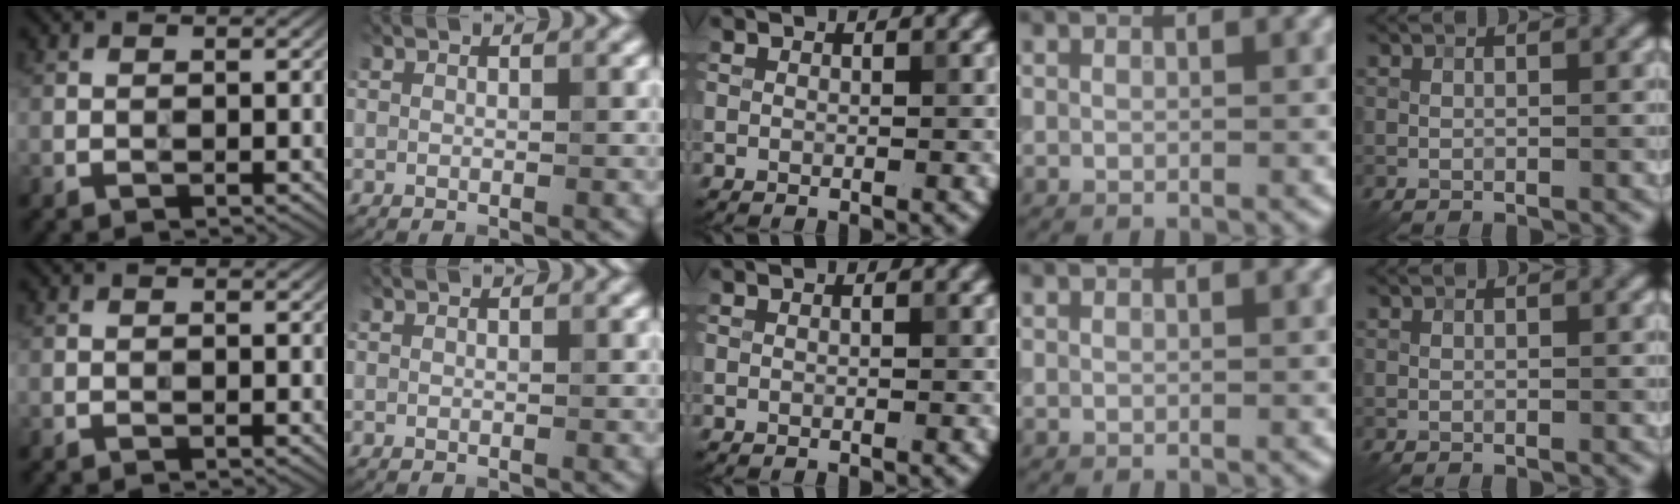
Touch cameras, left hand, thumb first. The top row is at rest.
{}